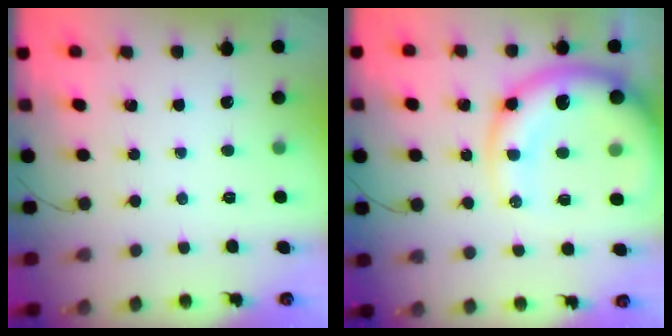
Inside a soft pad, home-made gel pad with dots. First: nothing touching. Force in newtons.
{"total": 18.7, "press": 18.2, "slide": 4.3}